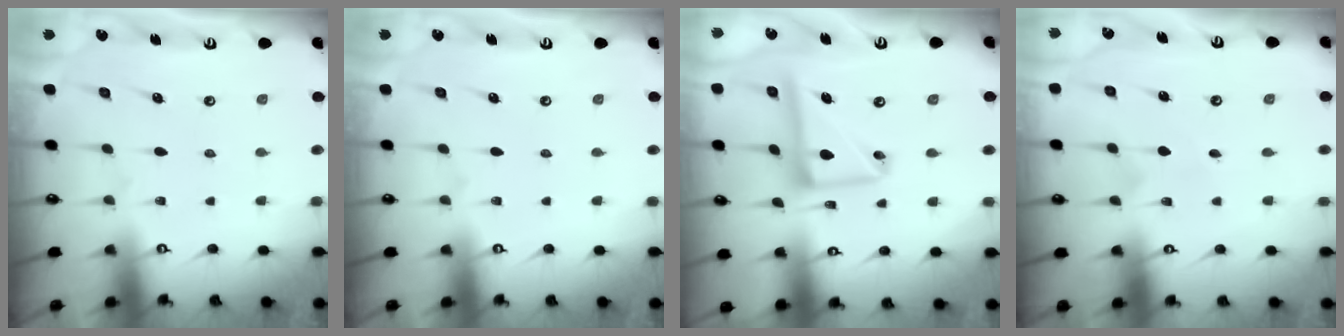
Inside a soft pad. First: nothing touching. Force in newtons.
{"total": 0.0}
{"total": 13.8, "press": 13.7, "slide": 1.4}
{"total": 3.0, "press": 3.0, "slide": 0.3}